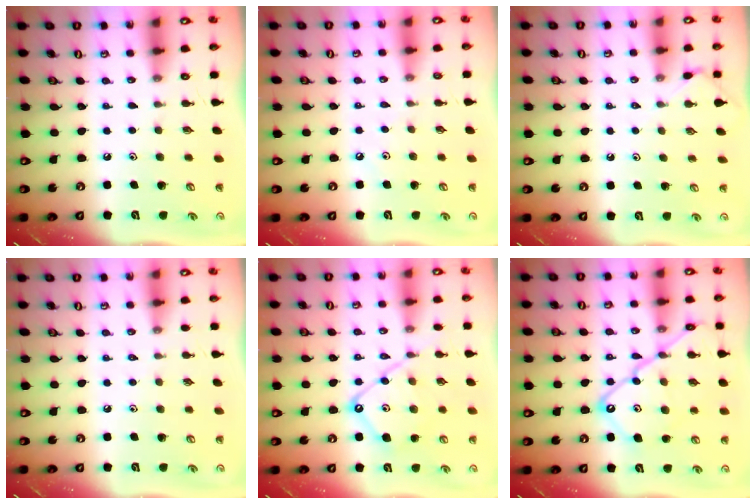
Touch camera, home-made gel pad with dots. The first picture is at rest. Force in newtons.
{"total": 2.9, "press": 2.9, "slide": 0.4}
{"total": 3.1, "press": 3.1, "slide": 0.5}
{"total": 1.9, "press": 1.9, "slide": 0.3}
{"total": 12.1, "press": 12.1, "slide": 1.2}
{"total": 16.7, "press": 16.6, "slide": 1.8}